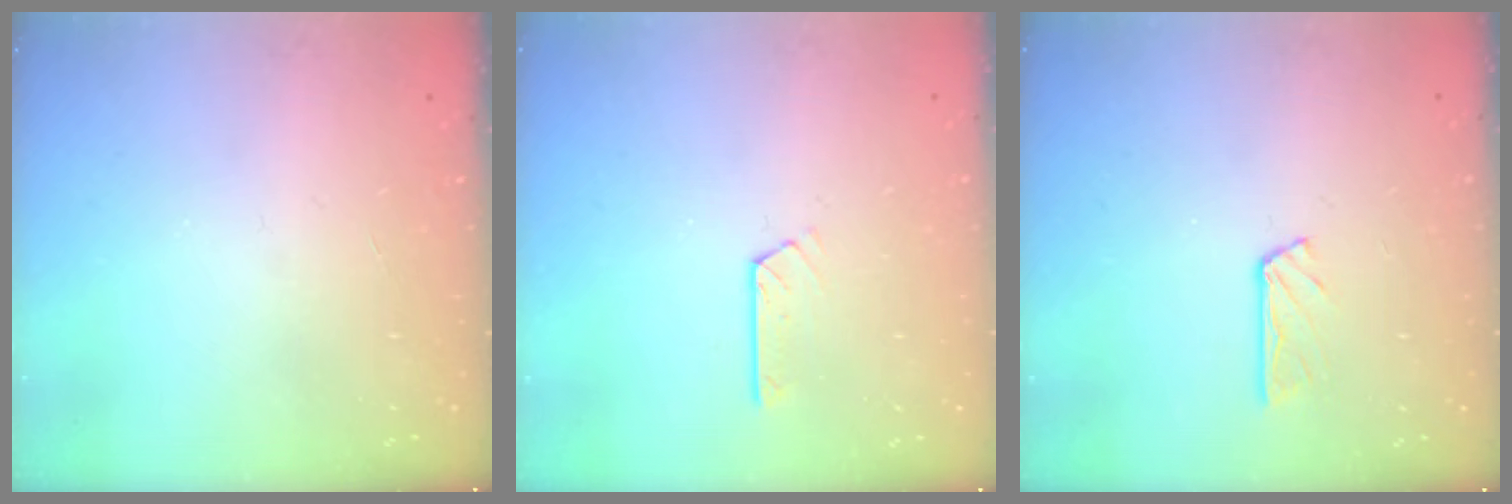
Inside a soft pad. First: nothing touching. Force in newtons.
{"total": 3.5, "press": 3.5, "slide": 0.3}
{"total": 3.2, "press": 3.2, "slide": 0.3}